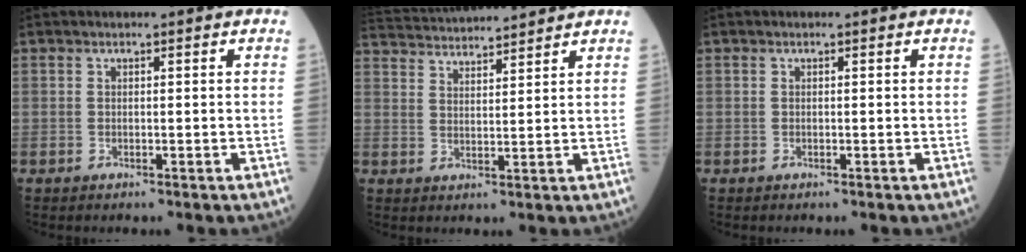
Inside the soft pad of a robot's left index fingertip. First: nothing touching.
{"total": 12.2, "force": [11.7, 0.7, 3.4], "torque": [-0.076, 0.036, 0.187]}
{"total": 0.0}